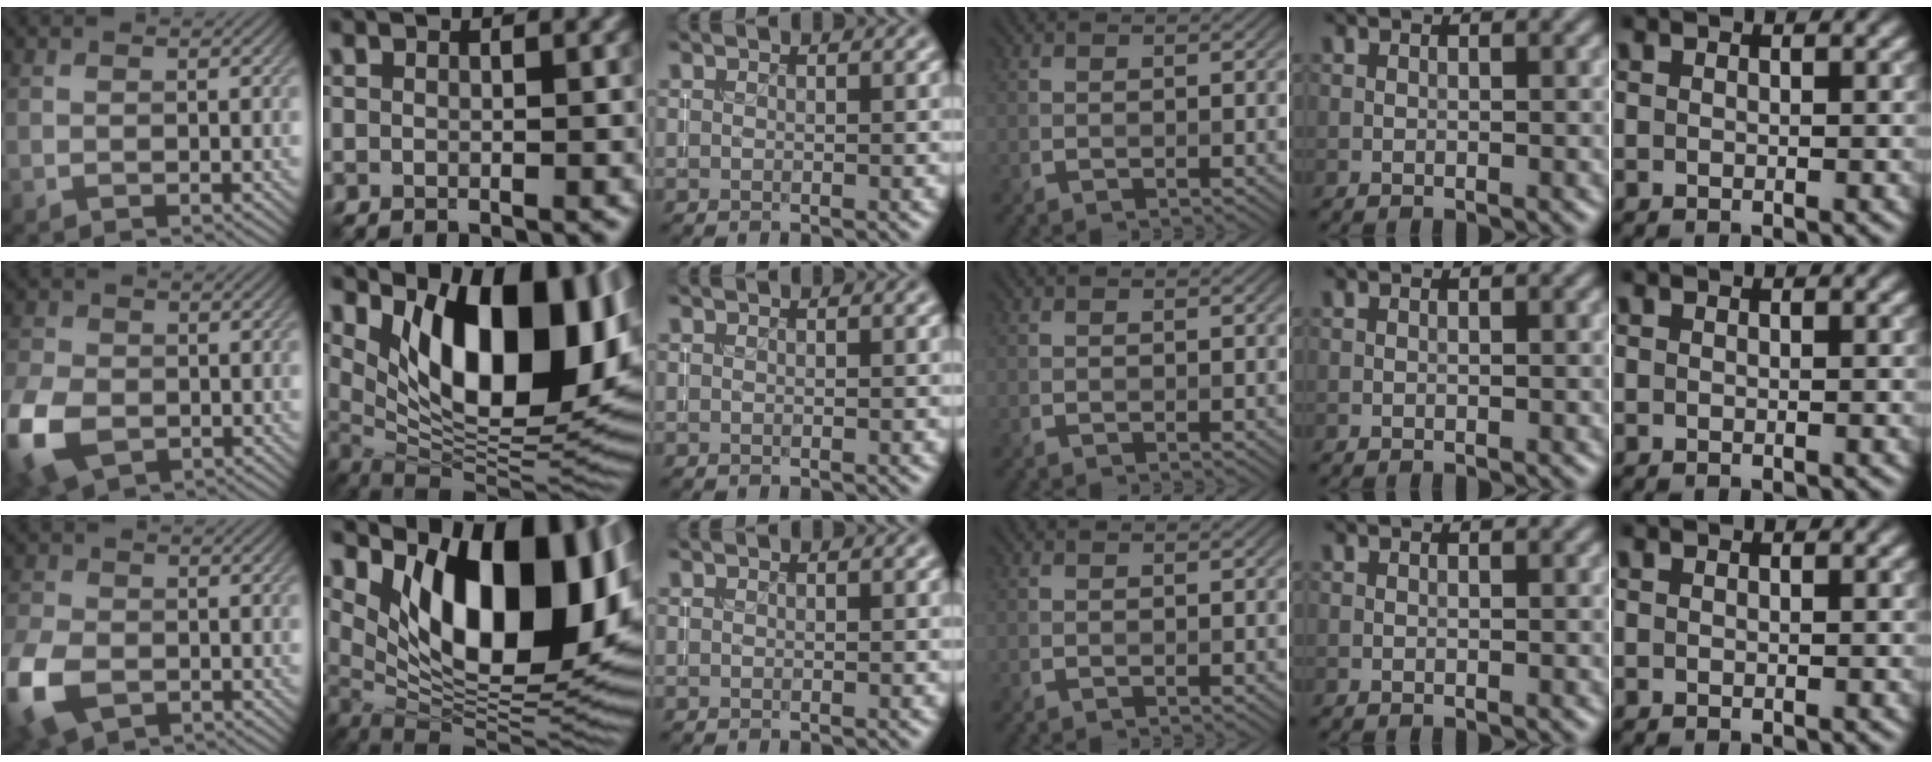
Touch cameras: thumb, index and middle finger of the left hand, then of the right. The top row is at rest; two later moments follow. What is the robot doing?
{"motion": "insert", "object": "coin"}